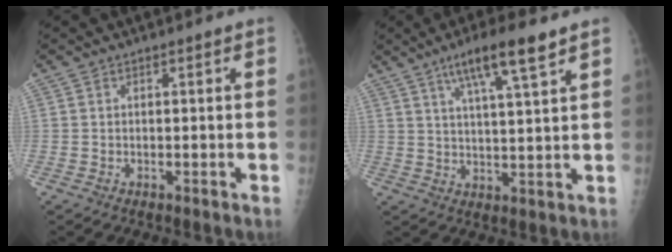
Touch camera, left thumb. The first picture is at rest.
{"total": 9.7, "force": [5.8, 1.0, 7.7], "torque": [-0.134, -0.020, 0.100]}